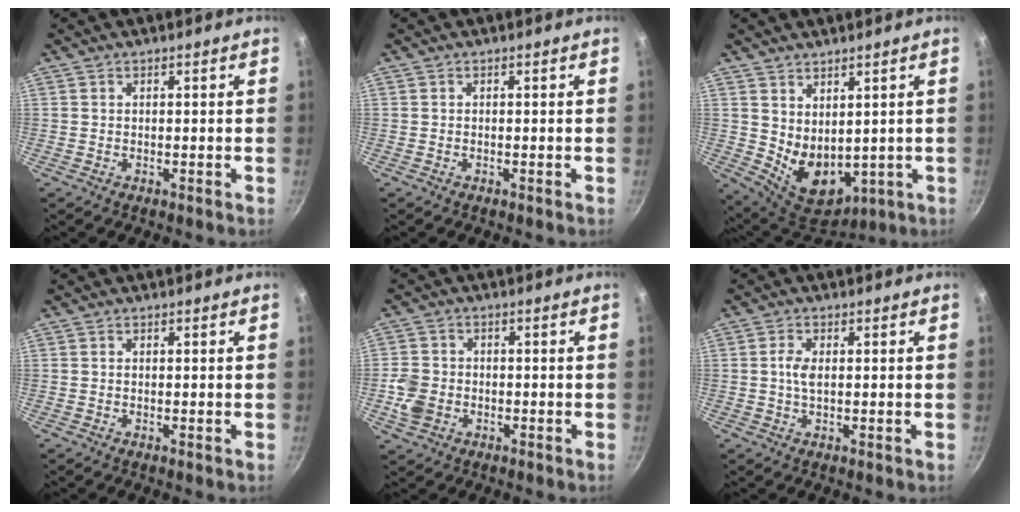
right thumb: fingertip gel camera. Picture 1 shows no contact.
{"total": 0.0}
{"total": 10.2, "force": [1.0, 6.4, 7.8], "torque": [-0.107, -0.025, 0.053]}
{"total": 0.0}
{"total": 5.6, "force": [-1.4, 4.5, 3.0], "torque": [-0.055, 0.008, -0.027]}
{"total": 2.9, "force": [0.3, 1.4, 2.6], "torque": [-0.057, -0.001, 0.002]}